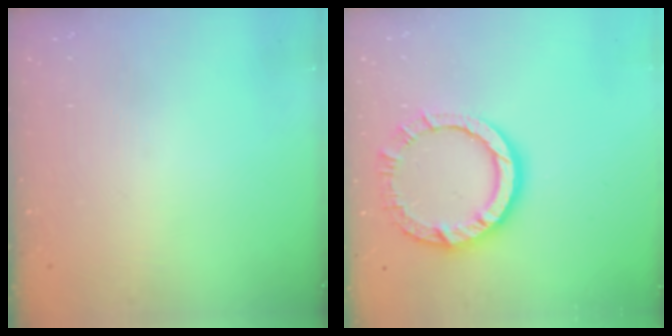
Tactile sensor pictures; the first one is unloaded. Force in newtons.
{"total": 11.6, "press": 11.6, "slide": 0.8}